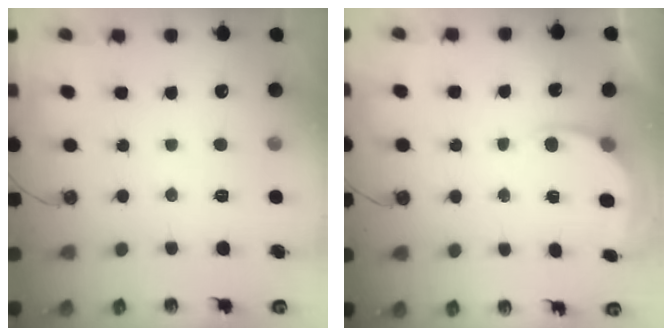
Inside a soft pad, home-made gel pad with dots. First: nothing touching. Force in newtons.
{"total": 4.8, "press": 4.7, "slide": 0.2}